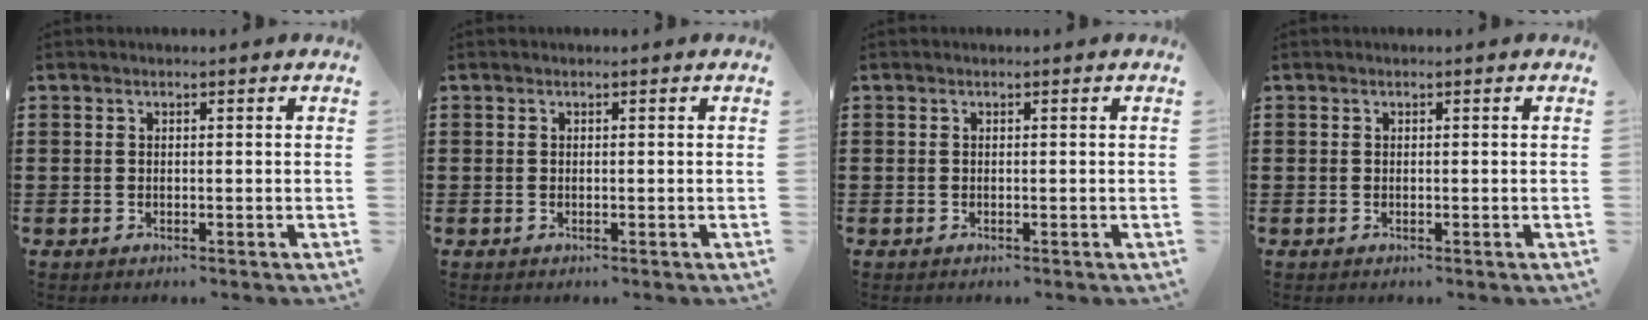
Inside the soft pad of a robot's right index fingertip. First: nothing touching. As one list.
[{"total": 0.0}, {"total": 0.0}, {"total": 0.0}]